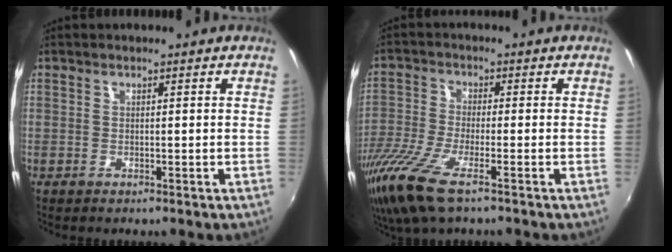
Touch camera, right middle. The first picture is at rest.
{"total": 11.5, "force": [-7.5, 2.3, 8.4], "torque": [-0.197, -0.042, -0.150]}